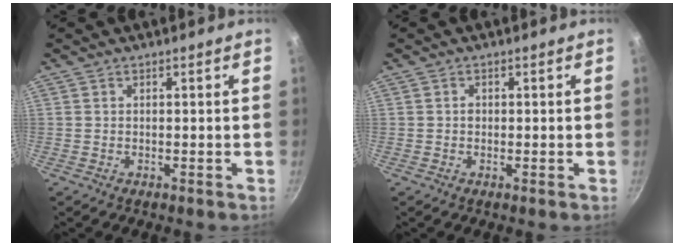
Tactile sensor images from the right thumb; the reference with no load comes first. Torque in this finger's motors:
{"motor_torque": [1.77, 2.63, -0.04, 0.15, 0.11]}